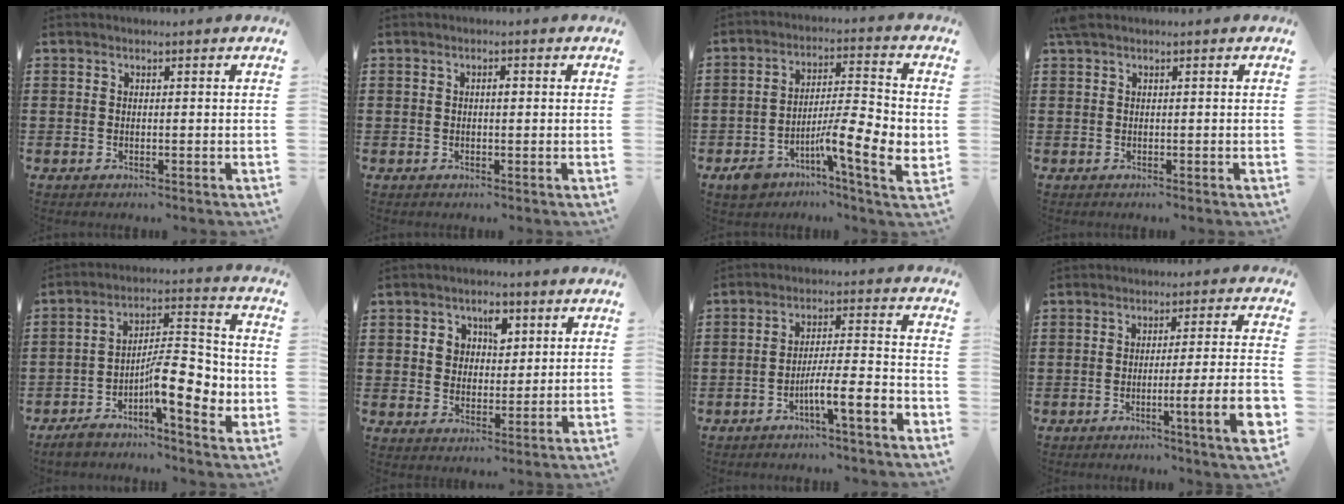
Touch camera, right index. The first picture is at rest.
{"total": 1.1, "force": [0.1, 0.4, 1.0], "torque": [-0.020, 0.001, 0.000]}
{"total": 11.3, "force": [-3.7, 2.8, 10.3], "torque": [-0.167, -0.004, -0.062]}
{"total": 0.6, "force": [0.2, 0.2, 0.5], "torque": [-0.012, 0.002, 0.004]}
{"total": 11.1, "force": [-4.0, 3.1, 9.9], "torque": [-0.151, -0.008, -0.073]}
{"total": 4.8, "force": [2.2, 3.6, 2.3], "torque": [-0.045, 0.010, 0.033]}
{"total": 6.7, "force": [-4.2, 0.4, 5.2], "torque": [-0.087, 0.000, -0.076]}
{"total": 9.3, "force": [-3.2, 0.4, 8.7], "torque": [-0.135, -0.011, -0.057]}